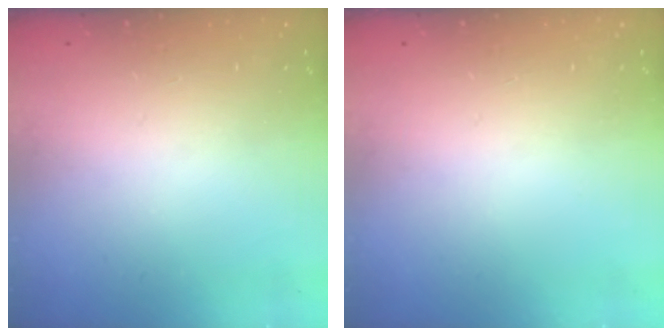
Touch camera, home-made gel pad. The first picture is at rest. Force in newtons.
{"total": 0.0}